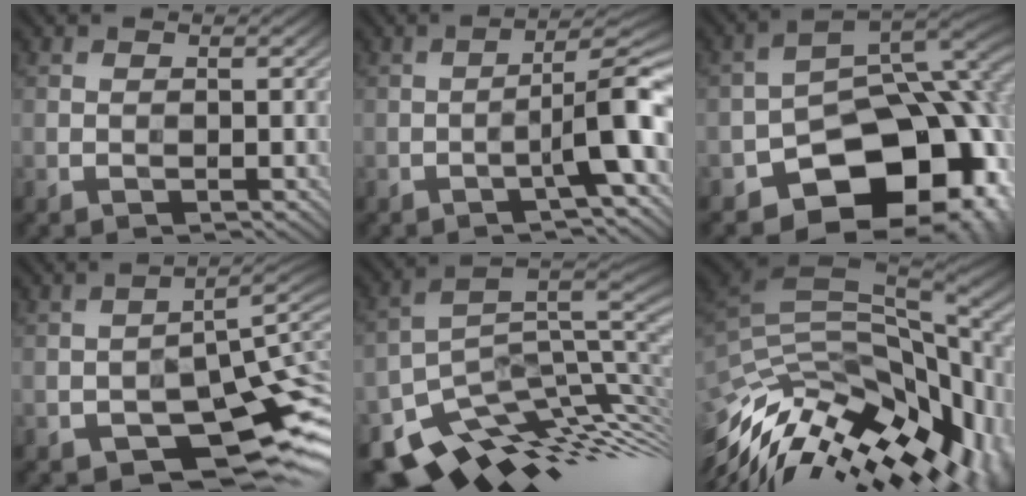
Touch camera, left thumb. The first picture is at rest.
{"total": 7.5, "force": [-2.3, 1.1, 7.0], "torque": [-0.101, 0.027, -0.039]}
{"total": 16.3, "force": [-6.6, 10.1, 10.9], "torque": [-0.123, -0.022, -0.093]}
{"total": 10.3, "force": [-4.8, 4.4, 8.0], "torque": [-0.120, -0.016, -0.075]}
{"total": 12.6, "force": [-4.4, 6.7, 9.7], "torque": [-0.184, -0.023, -0.061]}
{"total": 16.6, "force": [-9.2, 7.3, 11.7], "torque": [-0.230, 0.000, -0.139]}